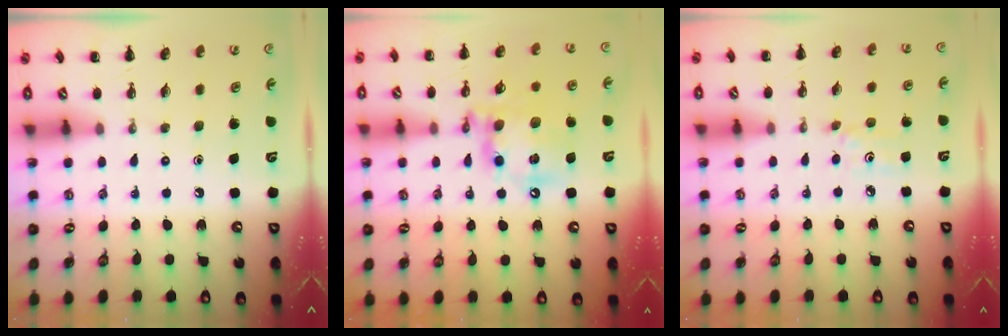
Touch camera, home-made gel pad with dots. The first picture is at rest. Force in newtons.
{"total": 14.4, "press": 14.2, "slide": 2.7}
{"total": 3.0, "press": 2.8, "slide": 1.1}